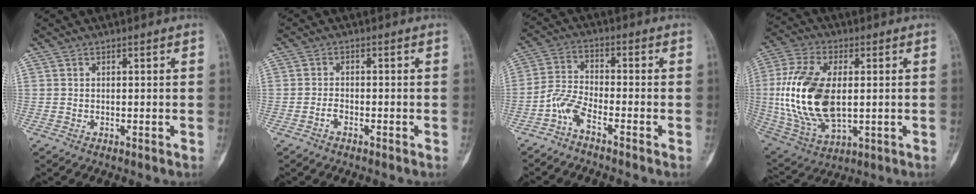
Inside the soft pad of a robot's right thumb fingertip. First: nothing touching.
{"total": 1.6, "force": [-1.0, 0.8, 0.9], "torque": [-0.015, 0.008, -0.022]}
{"total": 5.1, "force": [-3.5, 1.5, 3.3], "torque": [-0.074, 0.024, -0.078]}
{"total": 19.8, "force": [0.5, 11.0, 16.5], "torque": [-0.343, -0.008, 0.020]}